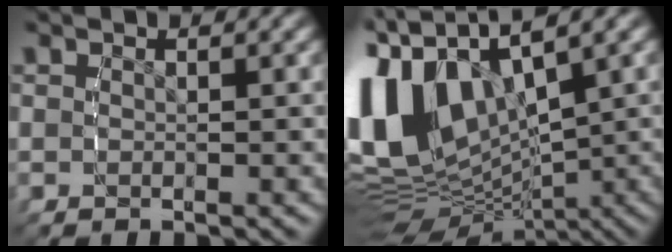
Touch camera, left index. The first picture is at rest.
{"total": 15.5, "force": [0.4, 11.4, 10.5], "torque": [-0.230, -0.034, 0.020]}